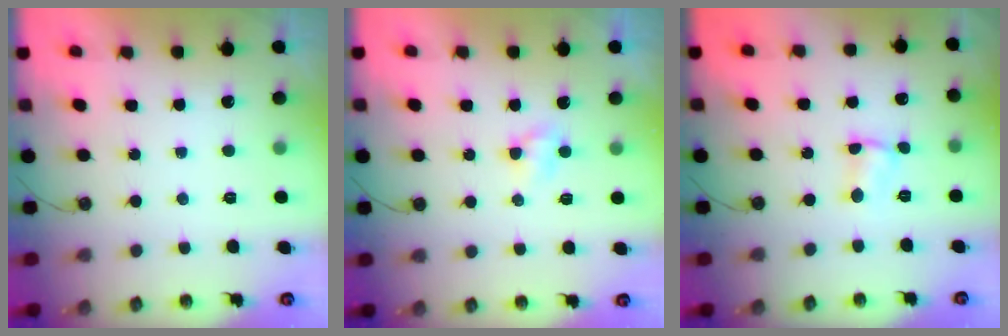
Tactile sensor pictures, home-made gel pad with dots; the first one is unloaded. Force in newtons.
{"total": 2.4, "press": 2.4, "slide": 0.3}
{"total": 2.9, "press": 2.8, "slide": 0.3}